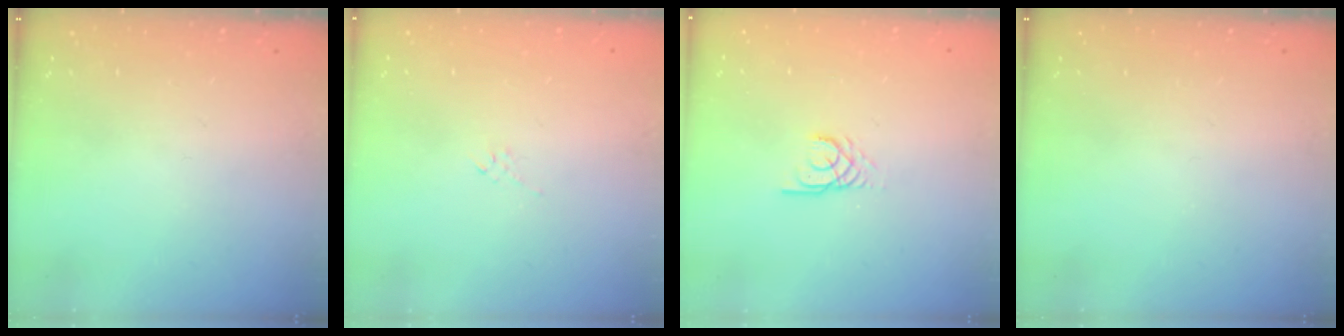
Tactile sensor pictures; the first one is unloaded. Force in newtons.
{"total": 2.8, "press": 2.7, "slide": 0.6}
{"total": 2.3, "press": 2.3, "slide": 0.2}
{"total": 0.0}